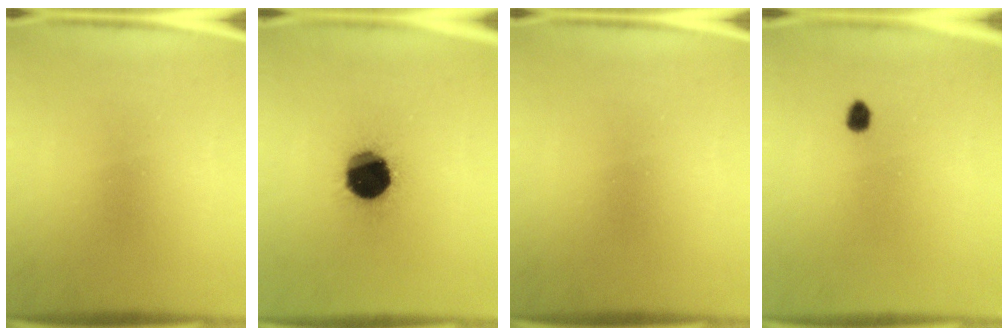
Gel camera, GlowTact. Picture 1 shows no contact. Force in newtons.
{"total": 19.0}
{"total": 0.0}
{"total": 1.8}